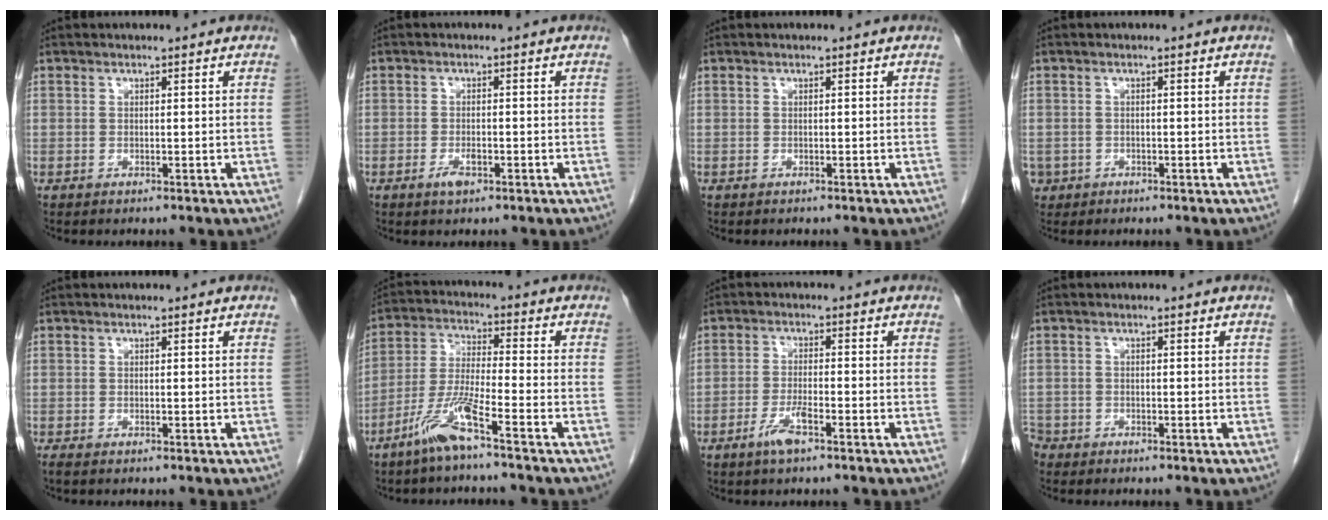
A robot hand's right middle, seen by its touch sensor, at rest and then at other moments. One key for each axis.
{"total": 2.1, "fx": -1.2, "fy": 0.8, "fz": 1.6, "tx": -0.031, "ty": 0.000, "tz": -0.019}
{"total": 0.0}
{"total": 2.6, "fx": -1.3, "fy": 2.2, "fz": 0.1, "tx": -0.003, "ty": 0.005, "tz": -0.020}
{"total": 0.9, "fx": -0.8, "fy": 0.1, "fz": 0.5, "tx": -0.013, "ty": -0.006, "tz": -0.012}
{"total": 7.7, "fx": -5.2, "fy": -0.3, "fz": 5.7, "tx": -0.126, "ty": -0.011, "tz": -0.109}
{"total": 3.7, "fx": -2.4, "fy": 0.5, "fz": 2.8, "tx": -0.061, "ty": -0.003, "tz": -0.047}
{"total": 2.7, "fx": -2.2, "fy": 1.6, "fz": 0.2, "tx": -0.008, "ty": 0.000, "tz": -0.045}